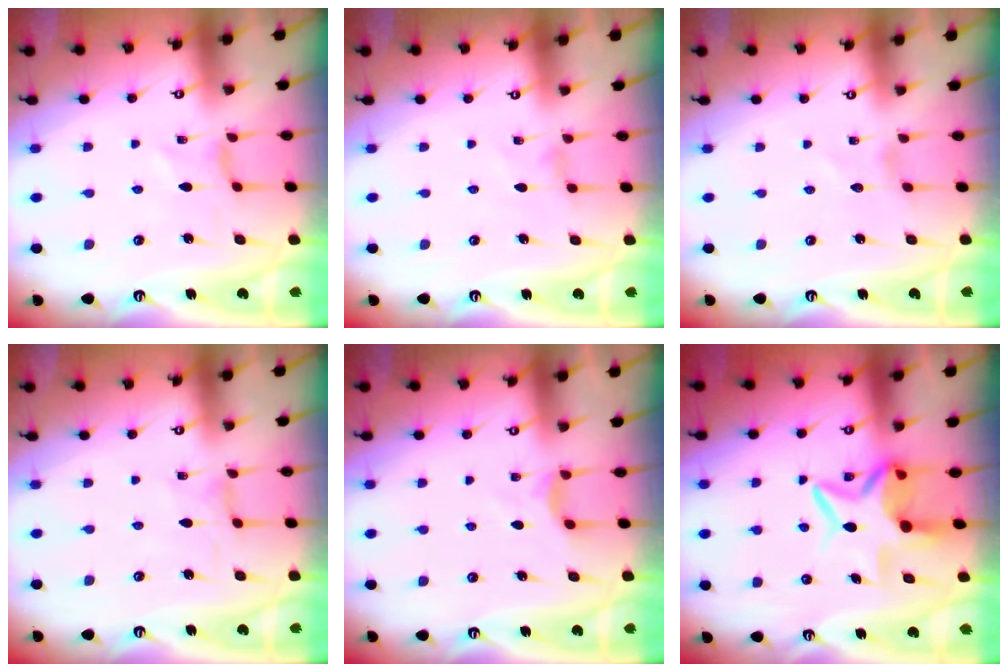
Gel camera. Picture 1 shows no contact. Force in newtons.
{"total": 0.9, "press": 0.8, "slide": 0.2}
{"total": 0.0}
{"total": 0.0}
{"total": 3.9, "press": 3.8, "slide": 0.5}
{"total": 8.6, "press": 8.6, "slide": 0.7}